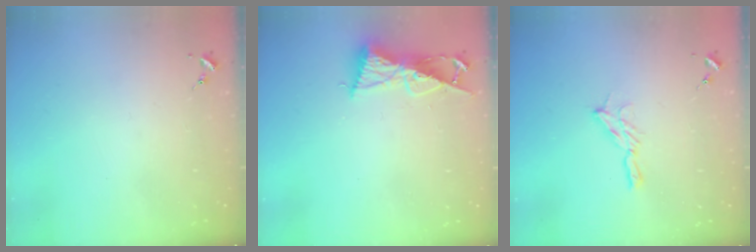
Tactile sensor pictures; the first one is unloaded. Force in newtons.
{"total": 8.6, "press": 8.6, "slide": 0.3}
{"total": 5.7, "press": 5.7, "slide": 0.4}